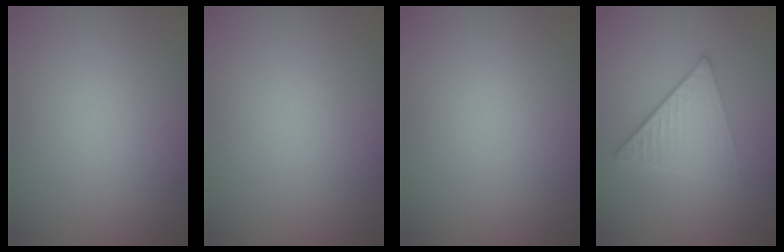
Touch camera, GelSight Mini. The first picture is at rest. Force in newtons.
{"total": 0.0}
{"total": 0.0}
{"total": 3.3, "press": 2.9, "slide": 1.5}